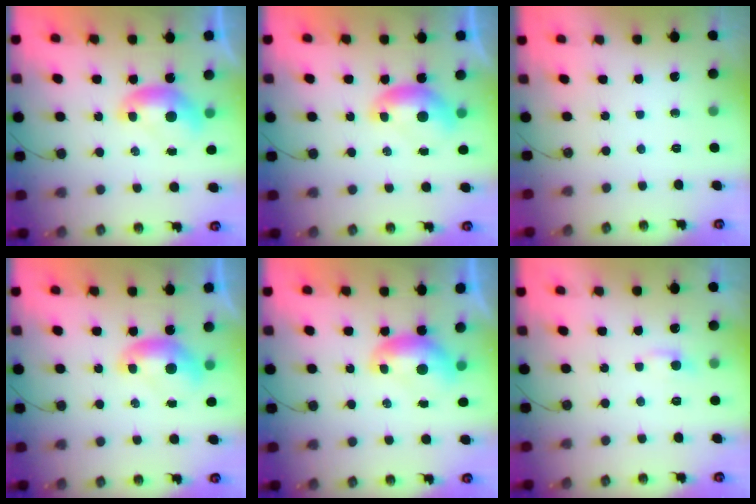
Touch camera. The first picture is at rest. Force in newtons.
{"total": 0.0}
{"total": 0.0}
{"total": 0.0}
{"total": 1.1, "press": 1.0, "slide": 0.3}
{"total": 1.4, "press": 1.3, "slide": 0.5}